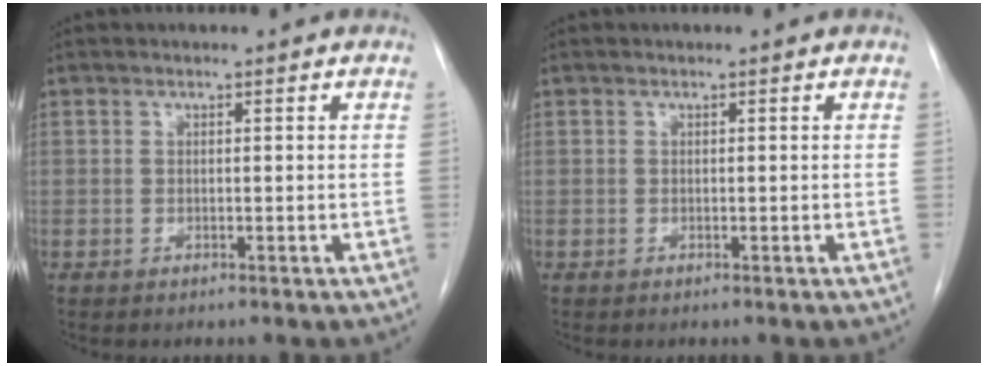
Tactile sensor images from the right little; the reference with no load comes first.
{"total": 0.0}